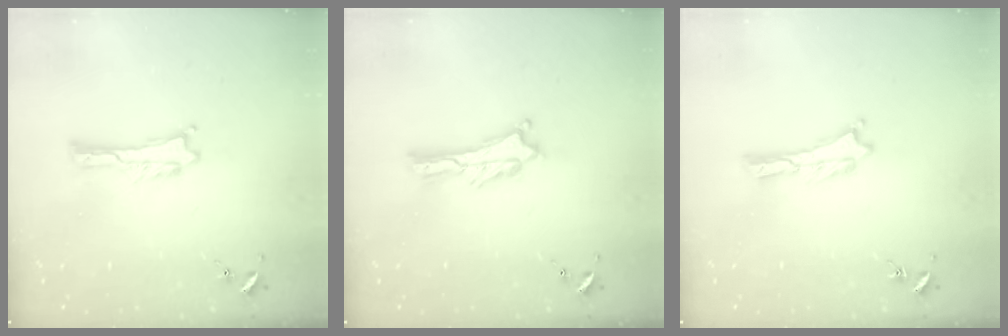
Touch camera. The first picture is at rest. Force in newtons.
{"total": 1.3, "press": 1.3, "slide": 0.3}
{"total": 0.0}